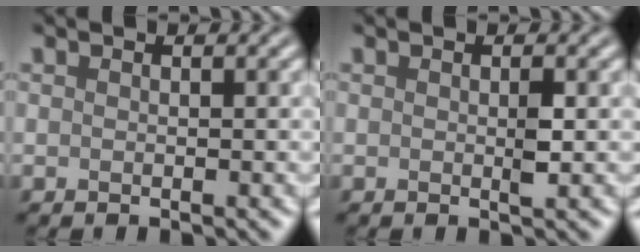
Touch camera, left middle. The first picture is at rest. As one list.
[{"total": 1.0, "force": [0.0, 0.2, 1.0], "torque": [-0.017, -0.002, 0.000]}]